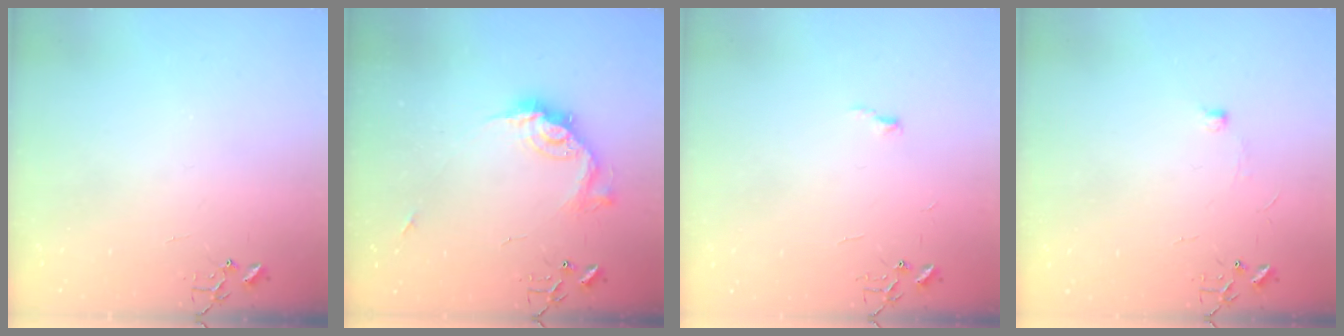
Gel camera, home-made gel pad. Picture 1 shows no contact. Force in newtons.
{"total": 14.2, "press": 14.2, "slide": 1.3}
{"total": 3.5, "press": 3.5, "slide": 0.4}
{"total": 4.4, "press": 4.3, "slide": 0.6}